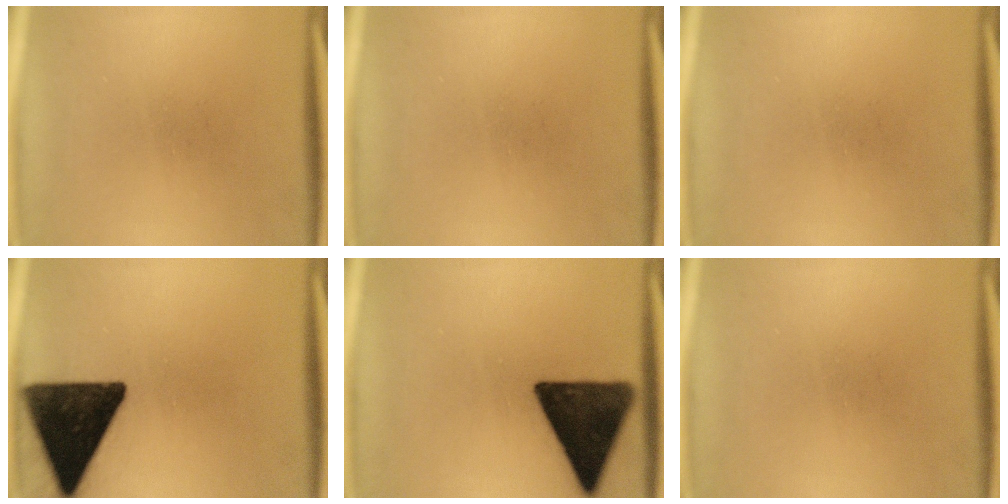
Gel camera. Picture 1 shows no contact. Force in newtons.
{"total": 0.0}
{"total": 0.0}
{"total": 17.3}
{"total": 15.8}
{"total": 0.0}